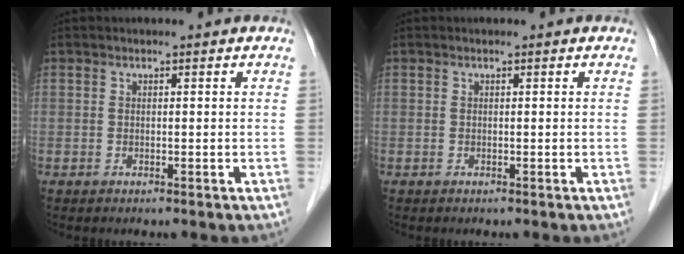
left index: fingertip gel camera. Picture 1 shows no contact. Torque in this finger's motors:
{"motor_torque": [0.00, 0.00, 0.00, 0.00]}